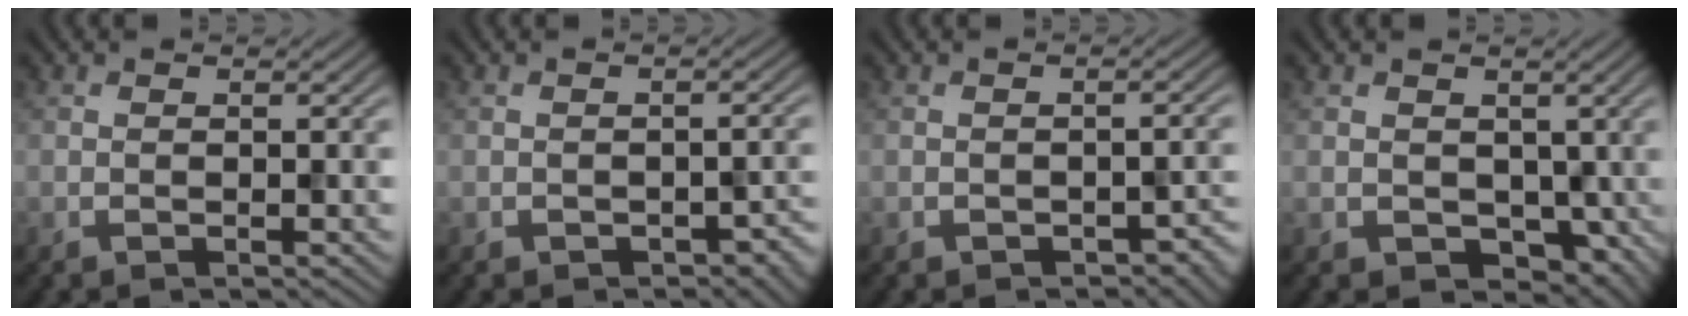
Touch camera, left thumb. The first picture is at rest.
{"total": 2.0, "force": [-1.6, 0.6, 1.0], "torque": [-0.009, 0.000, -0.011]}
{"total": 1.8, "force": [-1.7, 0.4, 0.5], "torque": [-0.002, 0.003, -0.016]}
{"total": 3.5, "force": [-0.2, 3.1, 1.5], "torque": [-0.033, -0.020, 0.006]}